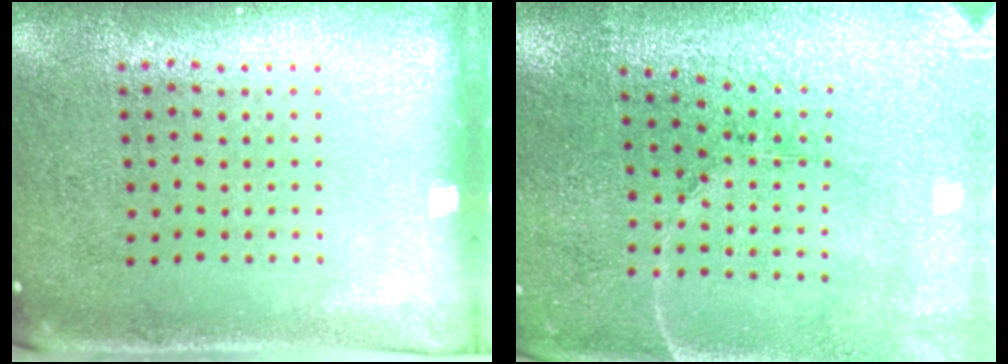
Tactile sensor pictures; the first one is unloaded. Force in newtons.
{"total": 3.2, "press": 3.2, "slide": 0.2}